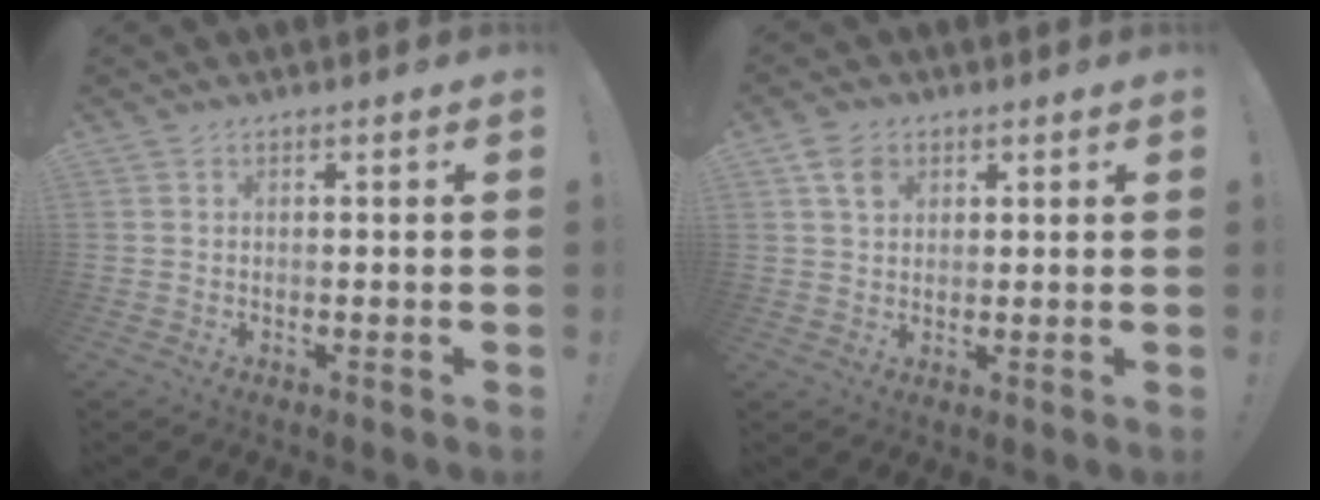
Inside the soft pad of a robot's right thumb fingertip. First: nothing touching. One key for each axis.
{"total": 5.5, "fx": 2.6, "fy": 4.0, "fz": 2.6, "tx": -0.042, "ty": -0.001, "tz": 0.049}